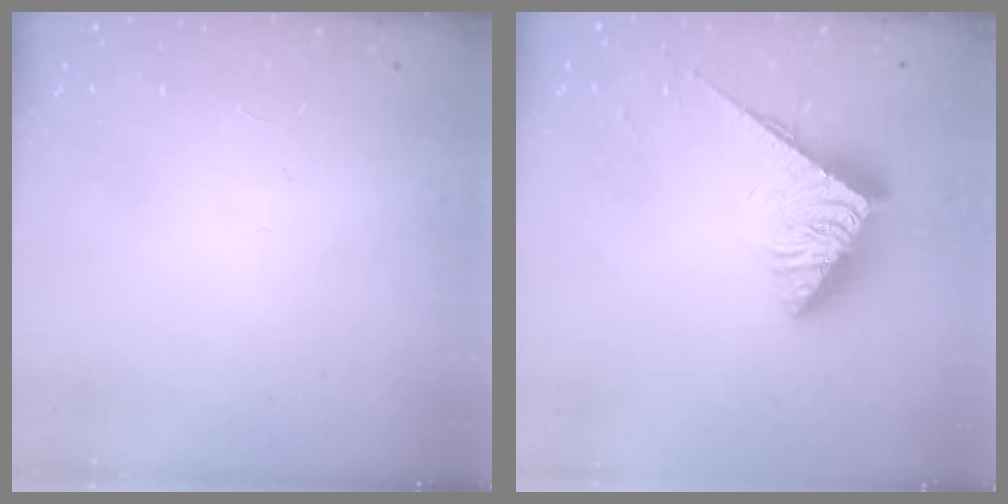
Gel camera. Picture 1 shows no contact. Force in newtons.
{"total": 5.9, "press": 5.9, "slide": 0.2}